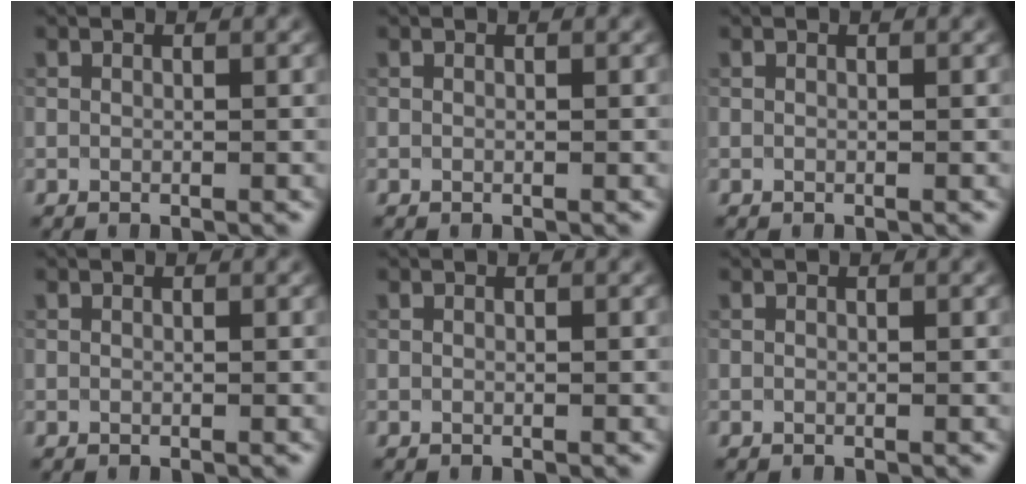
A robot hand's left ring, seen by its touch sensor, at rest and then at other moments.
{"total": 0.0}
{"total": 0.0}
{"total": 0.0}
{"total": 0.0}
{"total": 0.0}